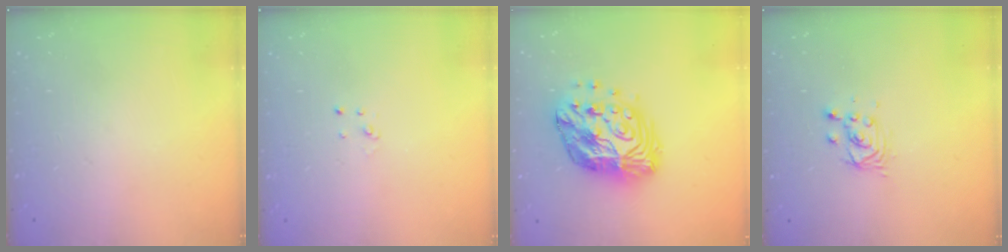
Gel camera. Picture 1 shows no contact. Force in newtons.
{"total": 2.0, "press": 2.0, "slide": 0.2}
{"total": 15.8, "press": 15.7, "slide": 1.3}
{"total": 3.1, "press": 3.1, "slide": 0.2}